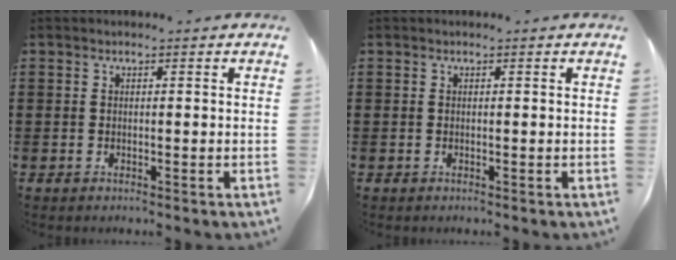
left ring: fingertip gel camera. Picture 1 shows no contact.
{"total": 0.0}